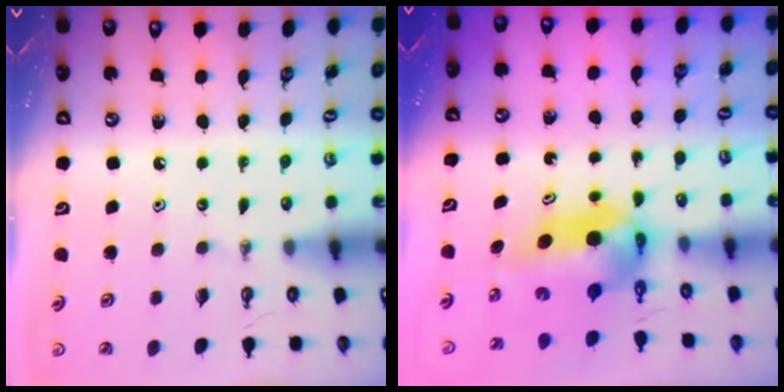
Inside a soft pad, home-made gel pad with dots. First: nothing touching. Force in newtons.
{"total": 5.7, "press": 5.7, "slide": 0.2}